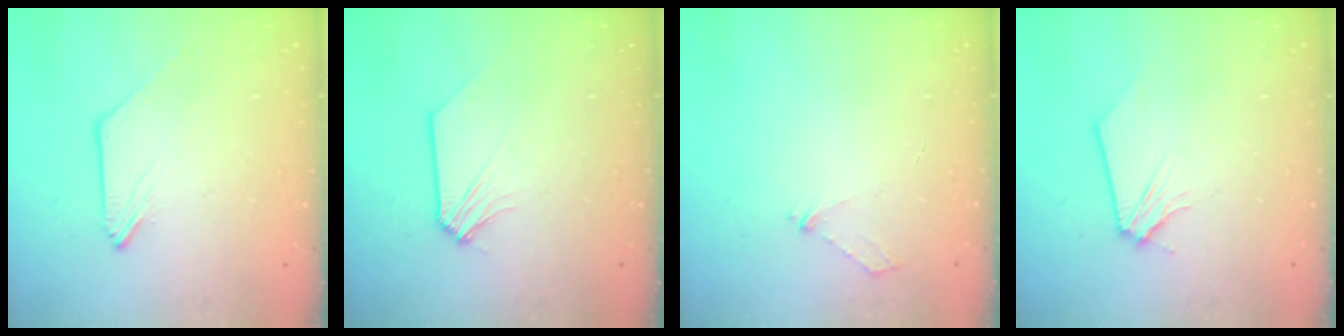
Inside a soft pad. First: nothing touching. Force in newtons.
{"total": 1.0, "press": 1.0, "slide": 0.2}
{"total": 3.0, "press": 2.9, "slide": 0.4}
{"total": 0.0}